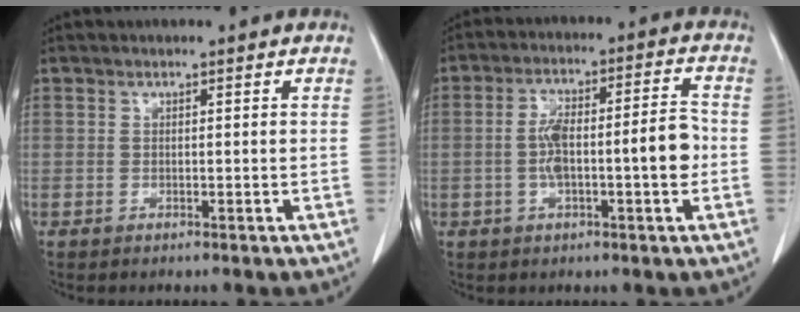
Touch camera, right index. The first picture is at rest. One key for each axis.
{"total": 9.8, "fx": -1.3, "fy": 2.0, "fz": 9.5, "tx": -0.166, "ty": 0.030, "tz": -0.019}